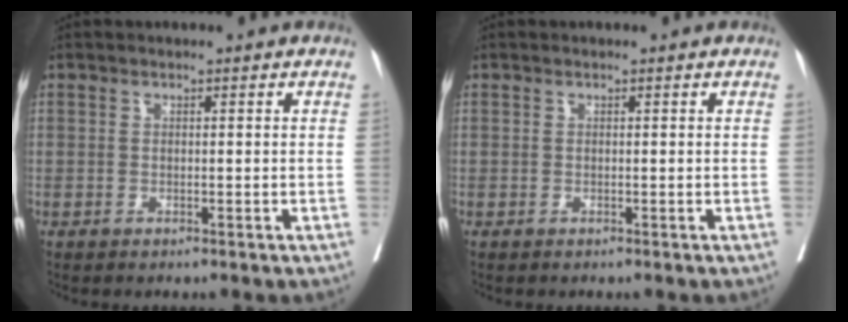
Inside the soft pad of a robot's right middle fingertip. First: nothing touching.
{"total": 0.0}